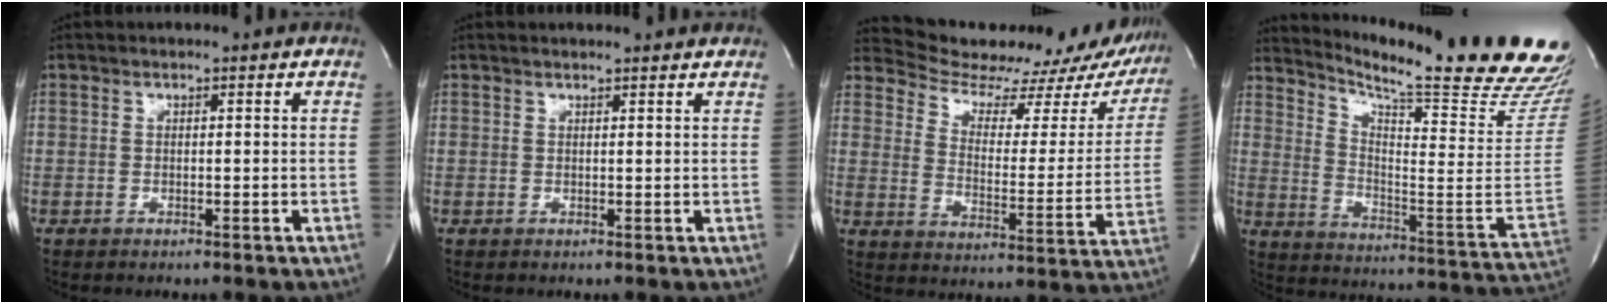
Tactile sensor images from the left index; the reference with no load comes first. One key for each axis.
{"total": 4.8, "fx": 4.6, "fy": 0.2, "fz": 1.4, "tx": -0.021, "ty": 0.014, "tz": 0.044}
{"total": 23.0, "fx": 21.5, "fy": 6.7, "fz": 4.6, "tx": -0.054, "ty": -0.057, "tz": 0.265}
{"total": 26.3, "fx": 22.6, "fy": 0.0, "fz": 13.5, "tx": -0.216, "ty": -0.116, "tz": 0.302}